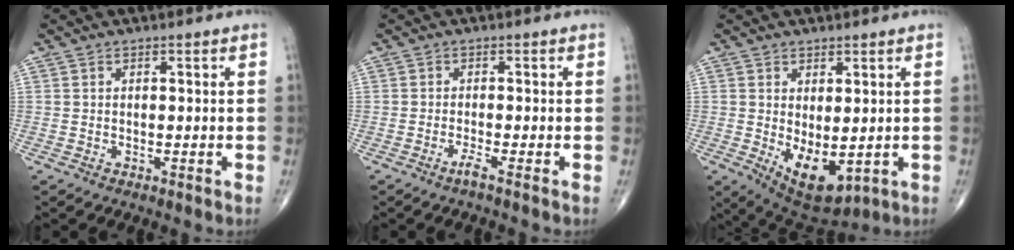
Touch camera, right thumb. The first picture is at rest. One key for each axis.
{"total": 1.3, "fx": -1.0, "fy": -0.3, "fz": 0.8, "tx": -0.024, "ty": -0.001, "tz": -0.023}
{"total": 8.9, "fx": -1.0, "fy": 4.7, "fz": 7.5, "tx": -0.102, "ty": -0.014, "tz": 0.007}